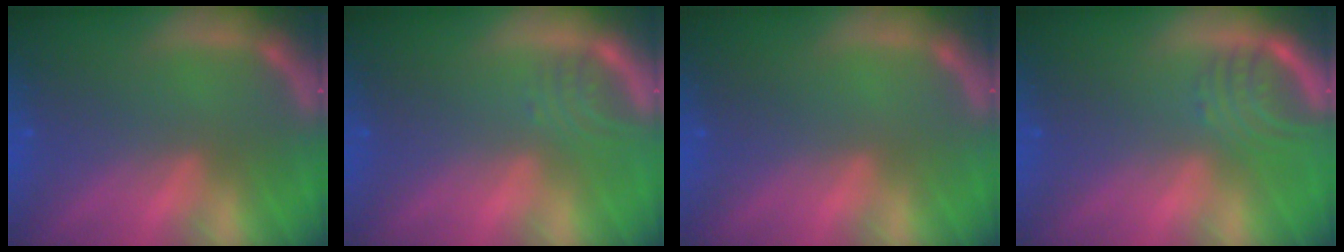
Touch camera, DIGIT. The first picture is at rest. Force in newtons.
{"total": 2.0}
{"total": 0.0}
{"total": 3.5}